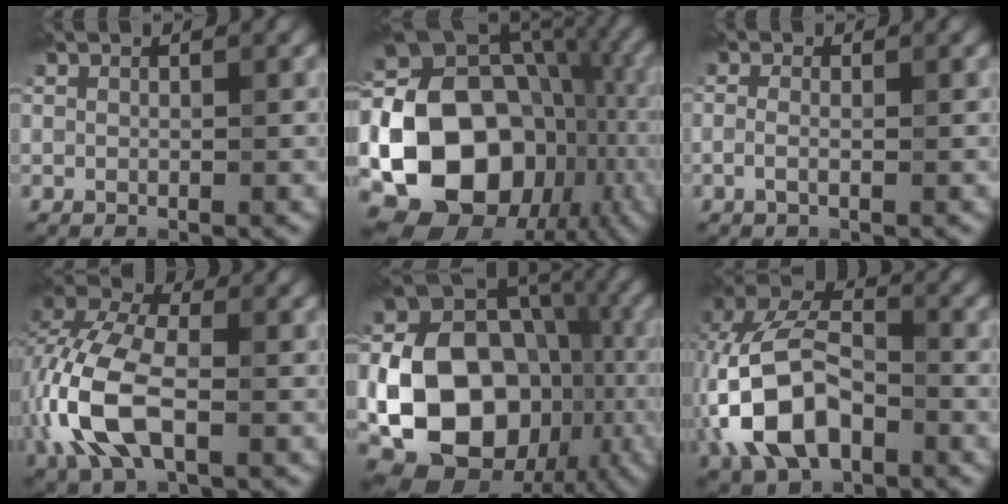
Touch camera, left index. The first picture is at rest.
{"total": 20.3, "force": [-3.6, 16.6, 11.1], "torque": [-0.190, -0.008, -0.074]}
{"total": 1.1, "force": [-0.6, 0.3, 0.9], "torque": [-0.025, 0.003, -0.013]}
{"total": 9.1, "force": [-2.6, 5.0, 7.2], "torque": [-0.177, 0.007, -0.061]}
{"total": 18.0, "force": [-3.6, 14.3, 10.4], "torque": [-0.163, -0.020, -0.066]}
{"total": 10.9, "force": [-3.2, 6.7, 8.0], "torque": [-0.181, 0.003, -0.072]}